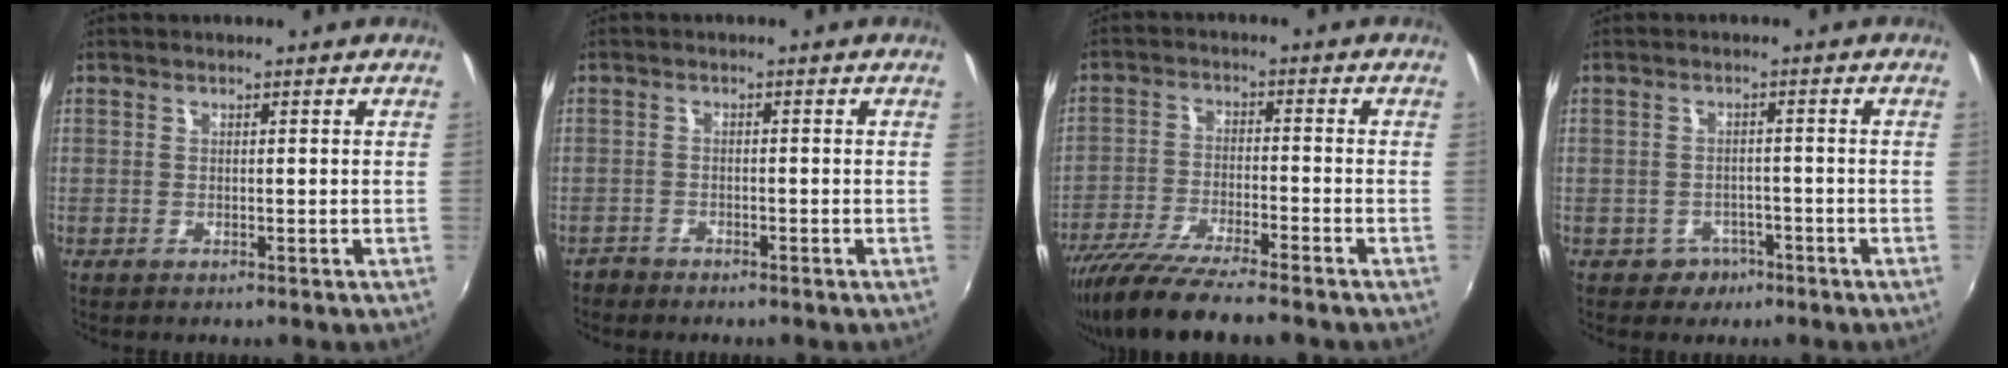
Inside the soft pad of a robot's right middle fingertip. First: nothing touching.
{"total": 2.2, "force": [-2.0, 0.9, 0.2], "torque": [-0.011, -0.004, -0.039]}
{"total": 13.4, "force": [-11.3, 1.2, 7.2], "torque": [-0.154, -0.038, -0.200]}
{"total": 3.7, "force": [-2.2, 3.0, 0.4], "torque": [-0.019, 0.006, -0.029]}